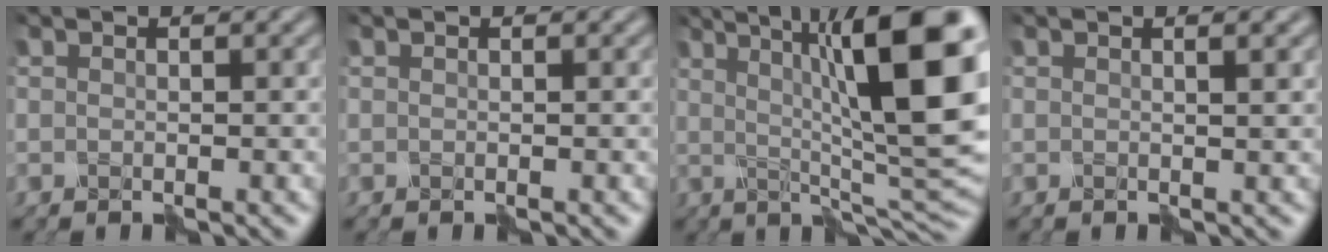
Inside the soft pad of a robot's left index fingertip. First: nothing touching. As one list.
[{"total": 0.0}, {"total": 13.9, "force": [3.2, 3.2, 13.1], "torque": [-0.164, 0.005, 0.052]}, {"total": 2.1, "force": [0.7, 0.8, 1.9], "torque": [-0.019, 0.003, -0.002]}]